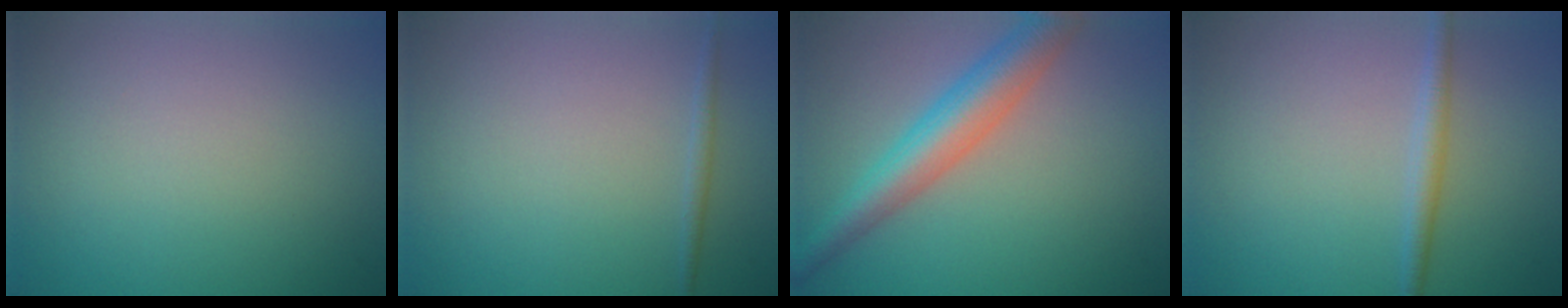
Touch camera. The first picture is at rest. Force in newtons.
{"total": 0.8, "press": 0.8, "slide": 0.0}
{"total": 5.4, "press": 5.4, "slide": 0.2}
{"total": 1.7, "press": 1.7, "slide": 0.1}